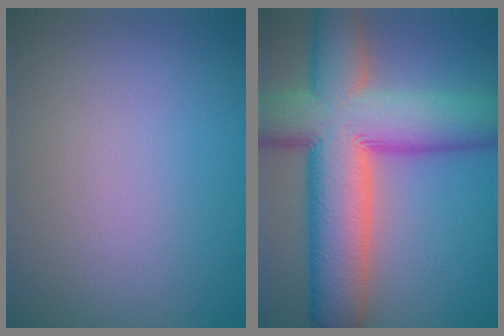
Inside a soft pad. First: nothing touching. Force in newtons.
{"total": 13.6, "press": 13.5, "slide": 0.6}